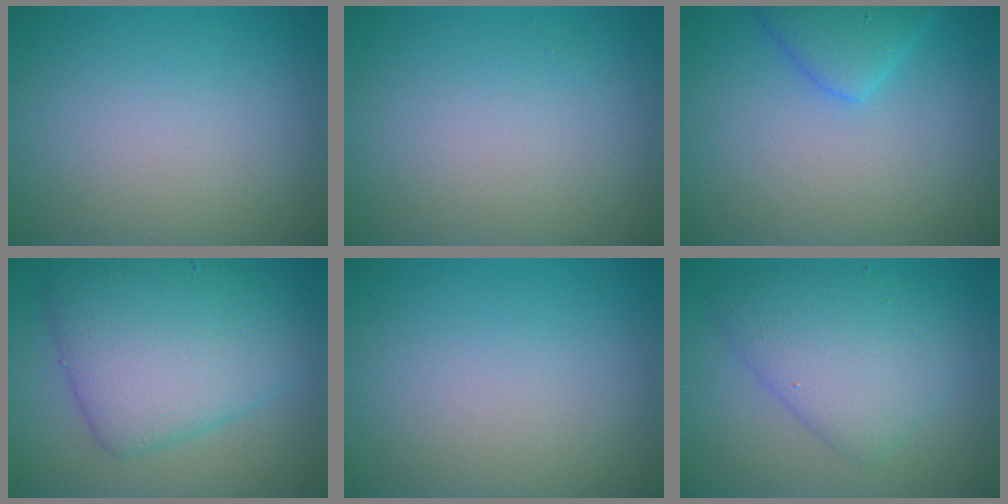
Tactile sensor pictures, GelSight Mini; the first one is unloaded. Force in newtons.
{"total": 0.0}
{"total": 3.1, "press": 3.0, "slide": 0.3}
{"total": 8.2, "press": 8.2, "slide": 0.0}
{"total": 0.0}
{"total": 5.3, "press": 5.3, "slide": 0.3}